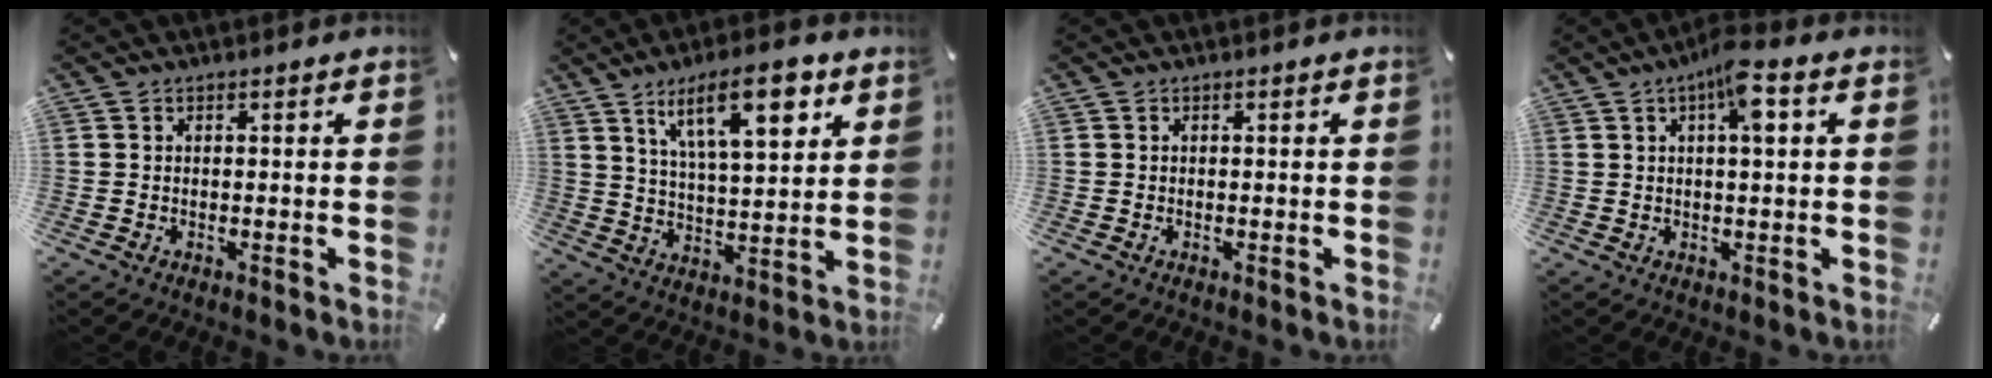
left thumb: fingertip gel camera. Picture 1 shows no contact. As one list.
[{"total": 15.3, "force": [8.3, 5.7, 11.5], "torque": [-0.178, -0.027, 0.135]}, {"total": 0.0}, {"total": 6.6, "force": [2.2, 1.4, 6.1], "torque": [-0.098, -0.004, 0.030]}]